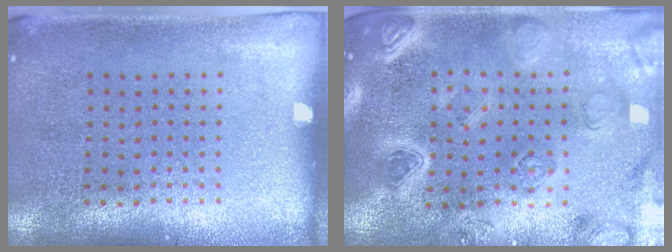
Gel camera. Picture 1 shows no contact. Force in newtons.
{"total": 2.7, "press": 2.6, "slide": 0.4}